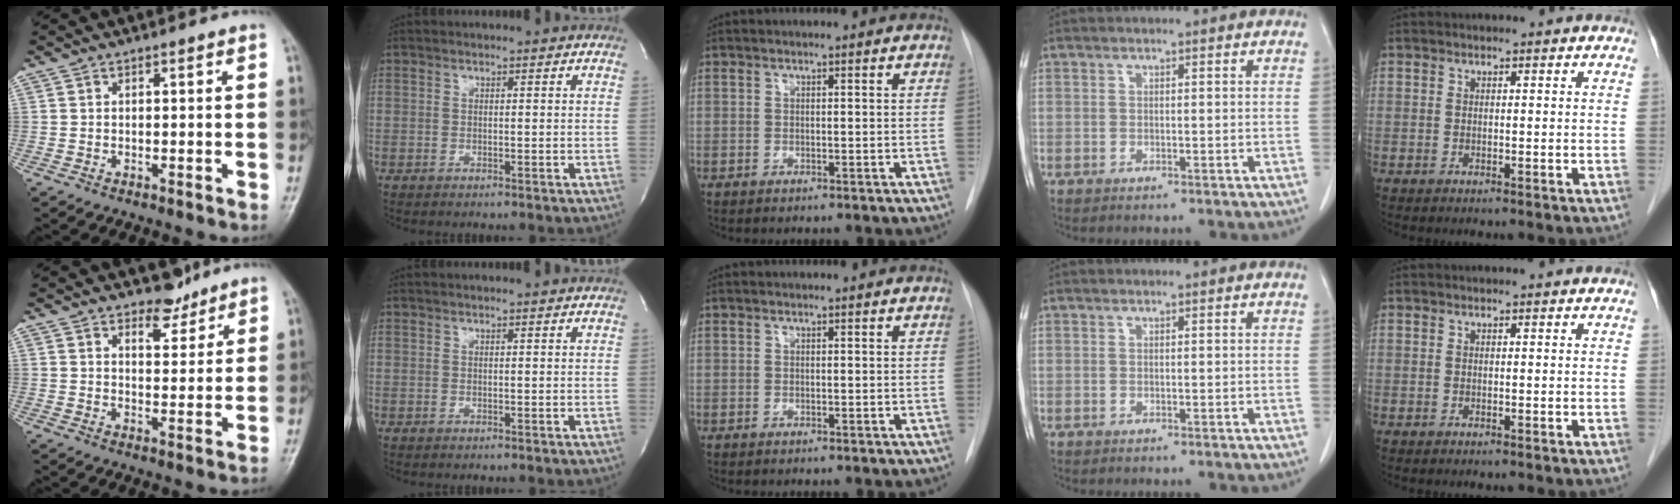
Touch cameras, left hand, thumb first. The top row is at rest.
{"thumb": {"total": 4.9, "force": [4.1, 2.3, 1.5], "torque": [-0.001, -0.032, 0.067]}, "index": {"total": 0.8, "force": [0.7, 0.2, 0.4], "torque": [-0.007, 0.010, 0.006]}}